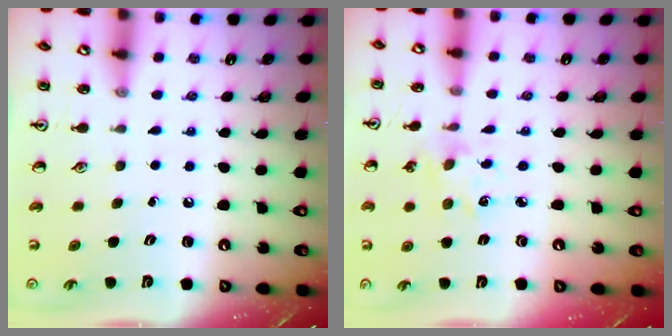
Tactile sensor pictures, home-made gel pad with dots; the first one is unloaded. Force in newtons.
{"total": 2.9, "press": 2.8, "slide": 0.4}